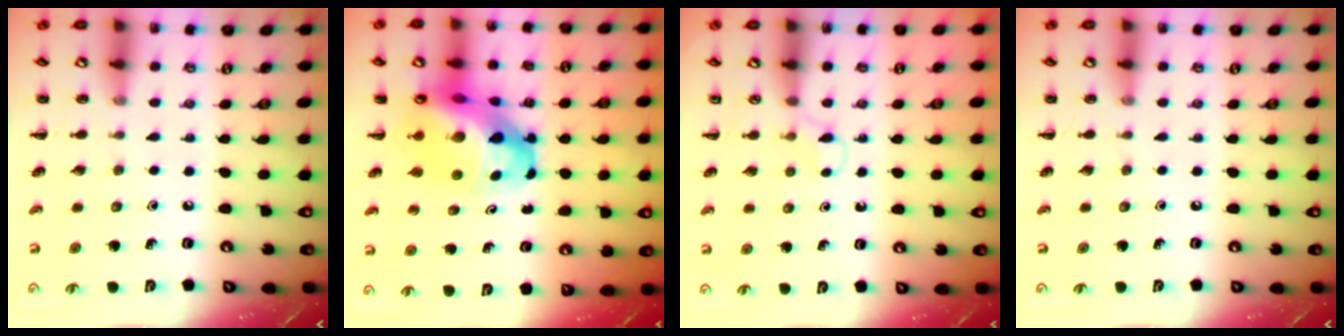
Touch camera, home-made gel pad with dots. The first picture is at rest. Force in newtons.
{"total": 14.4, "press": 13.8, "slide": 3.9}
{"total": 3.1, "press": 2.9, "slide": 1.1}
{"total": 0.0}